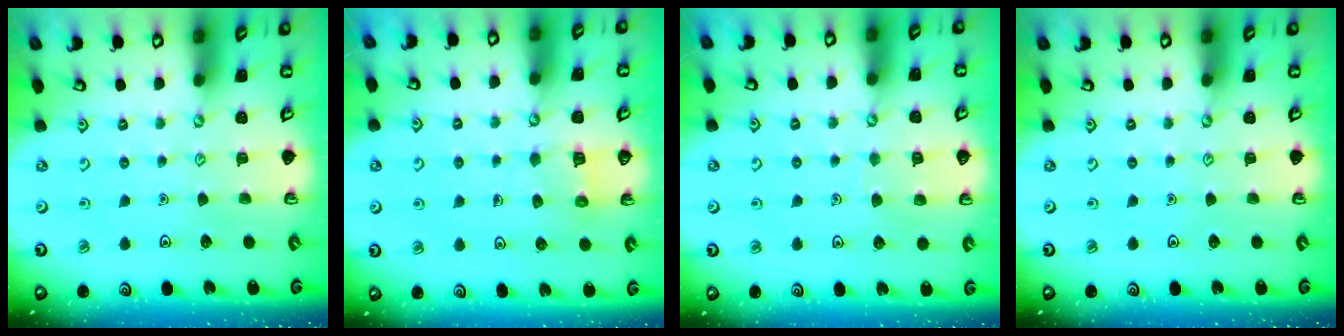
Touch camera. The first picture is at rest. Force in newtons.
{"total": 5.2, "press": 5.2, "slide": 0.5}
{"total": 4.7, "press": 4.7, "slide": 0.4}
{"total": 0.0}